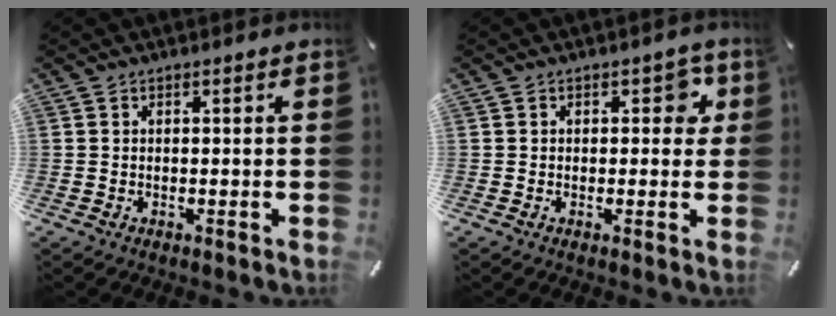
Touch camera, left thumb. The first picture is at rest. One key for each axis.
{"total": 4.2, "fx": 0.9, "fy": 2.8, "fz": 3.0, "tx": -0.022, "ty": -0.002, "tz": 0.005}